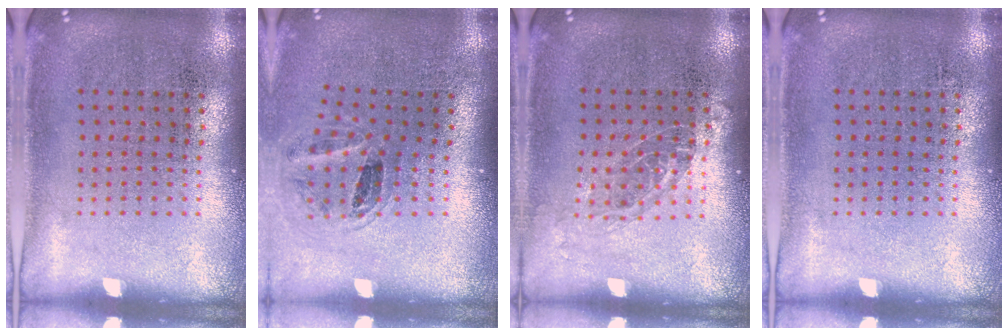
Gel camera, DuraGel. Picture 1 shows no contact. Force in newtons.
{"total": 1.1, "press": 1.0, "slide": 0.5}
{"total": 1.0, "press": 0.9, "slide": 0.5}
{"total": 0.0}